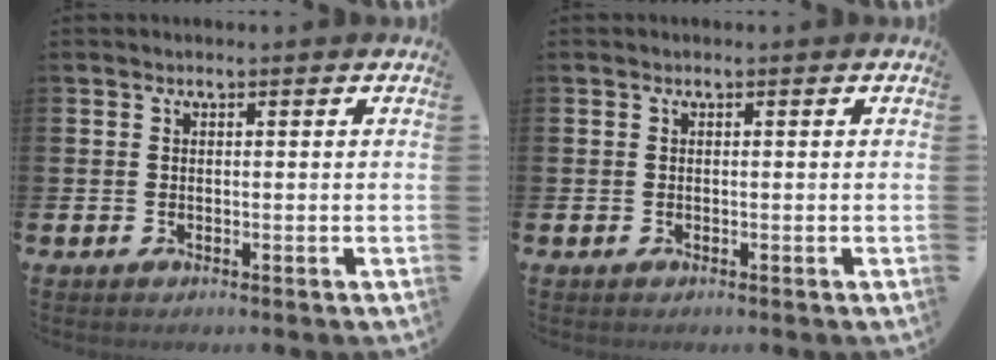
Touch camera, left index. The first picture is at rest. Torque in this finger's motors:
{"motor_torque": [-0.18, 0.14, -0.06, 0.02]}